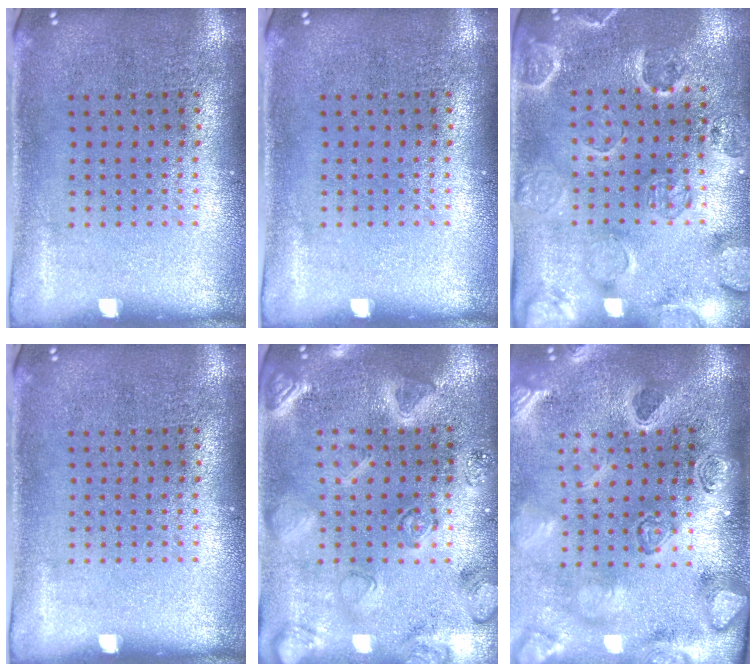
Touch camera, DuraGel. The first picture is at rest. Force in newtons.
{"total": 0.0}
{"total": 2.4, "press": 2.1, "slide": 1.1}
{"total": 0.0}
{"total": 2.9, "press": 2.9, "slide": 0.5}
{"total": 4.2, "press": 3.3, "slide": 2.6}